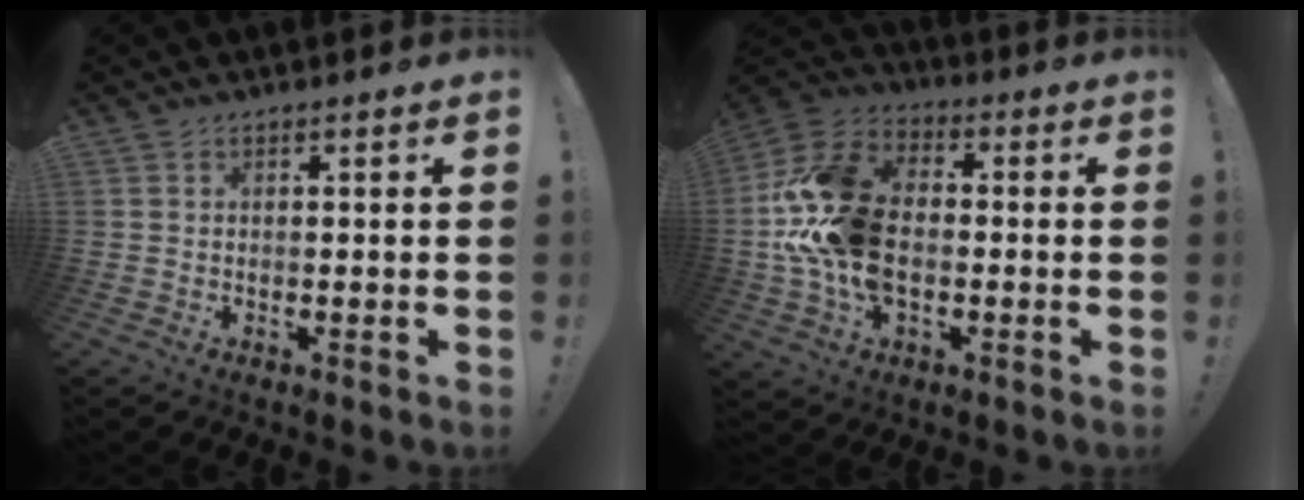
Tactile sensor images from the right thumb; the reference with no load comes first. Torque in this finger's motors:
{"motor_torque": [2.41, 2.33, 1.97, -0.32, 0.56]}